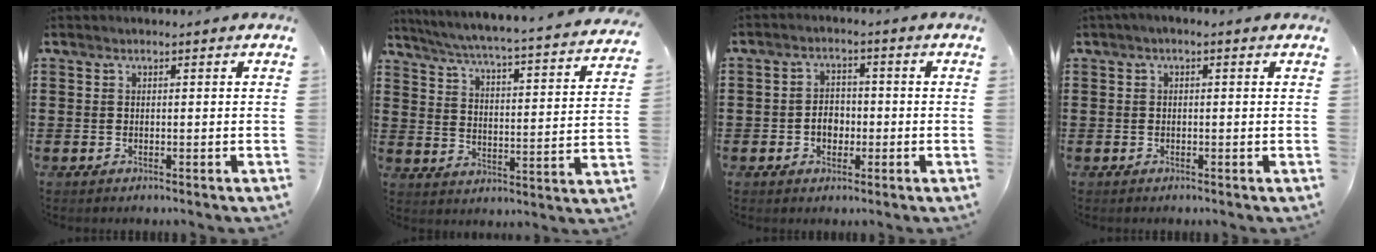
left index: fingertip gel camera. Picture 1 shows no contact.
{"total": 4.3, "force": [3.9, -0.7, 1.7], "torque": [-0.054, -0.043, 0.056]}
{"total": 3.2, "force": [-0.9, 2.4, 1.9], "torque": [-0.041, 0.005, -0.020]}
{"total": 0.8, "force": [-0.5, 0.2, 0.6], "torque": [-0.011, -0.001, -0.009]}